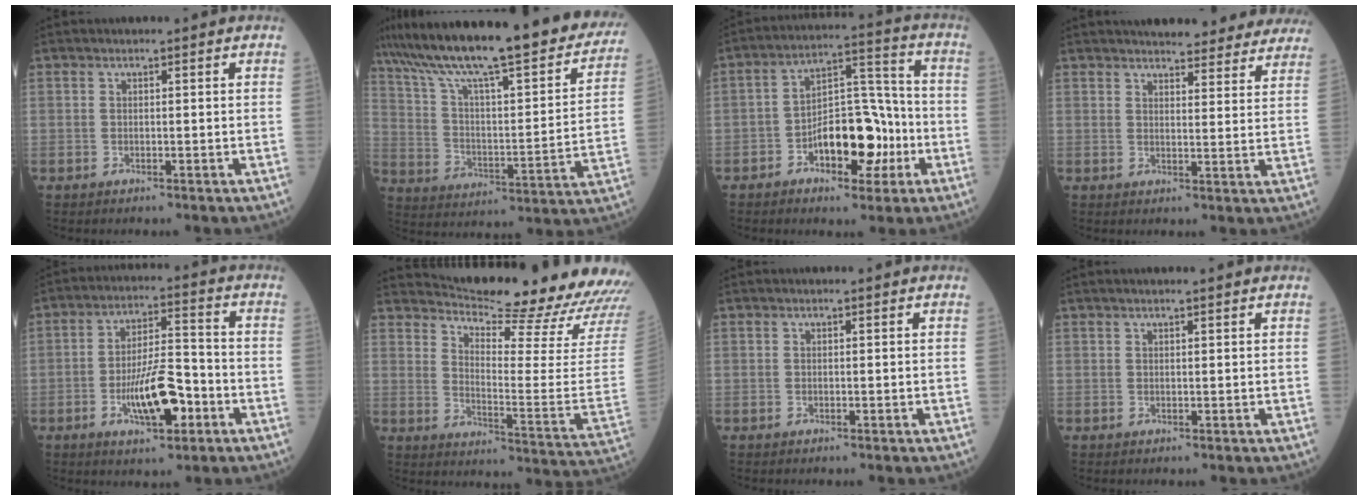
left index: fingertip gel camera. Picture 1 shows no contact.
{"total": 31.9, "force": [25.9, 5.4, 17.8], "torque": [-0.286, -0.027, 0.357]}
{"total": 11.5, "force": [-4.4, 5.6, 8.9], "torque": [-0.154, 0.025, -0.069]}
{"total": 18.5, "force": [16.9, 4.2, 6.0], "torque": [-0.056, -0.009, 0.188]}
{"total": 10.3, "force": [-4.2, 3.1, 8.9], "torque": [-0.166, 0.002, -0.070]}
{"total": 21.7, "force": [20.7, 0.4, 6.7], "torque": [-0.114, -0.113, 0.261]}
{"total": 0.0}
{"total": 1.8, "force": [1.4, 0.0, 1.1], "torque": [-0.014, 0.015, 0.021]}